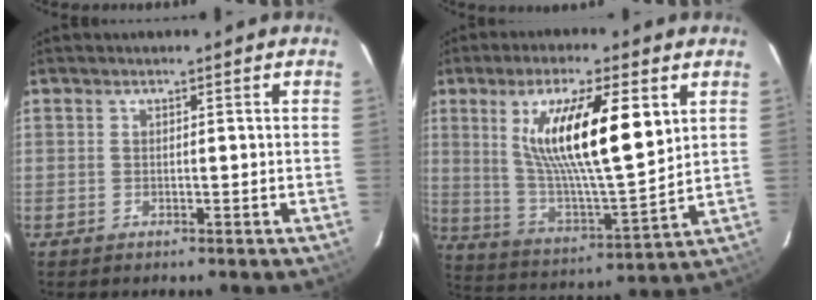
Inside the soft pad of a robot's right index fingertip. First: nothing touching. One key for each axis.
{"total": 18.3, "fx": 6.3, "fy": 3.9, "fz": 16.7, "tx": -0.291, "ty": -0.006, "tz": 0.118}